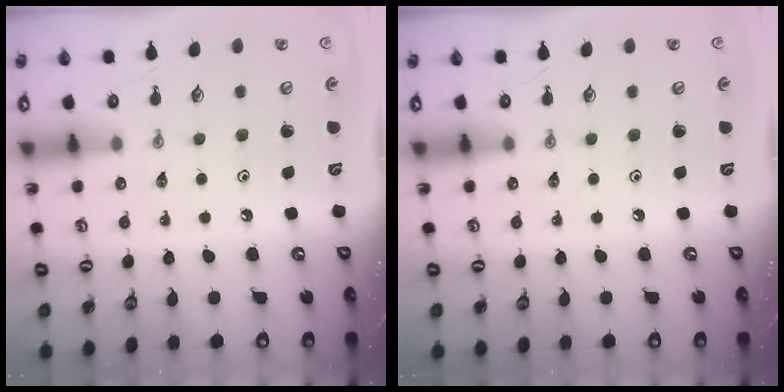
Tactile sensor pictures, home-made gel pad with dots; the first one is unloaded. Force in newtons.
{"total": 0.0}